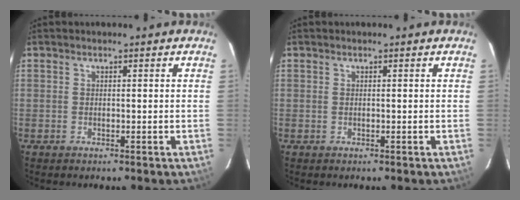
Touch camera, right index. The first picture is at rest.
{"total": 0.0}